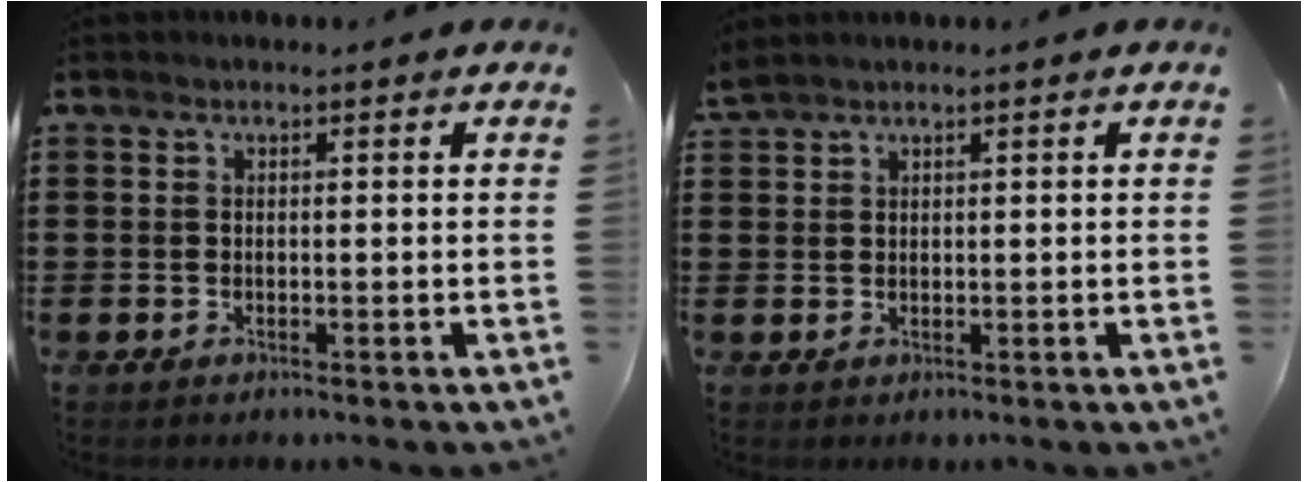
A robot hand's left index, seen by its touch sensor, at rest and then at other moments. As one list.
[{"total": 1.4, "force": [1.3, 0.1, 0.4], "torque": [-0.011, -0.001, 0.027]}]